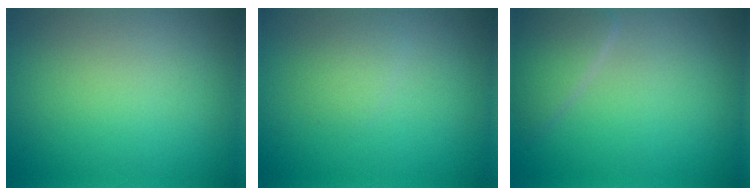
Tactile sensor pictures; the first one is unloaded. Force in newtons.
{"total": 1.3, "press": 1.3, "slide": 0.2}
{"total": 2.4, "press": 2.4, "slide": 0.2}